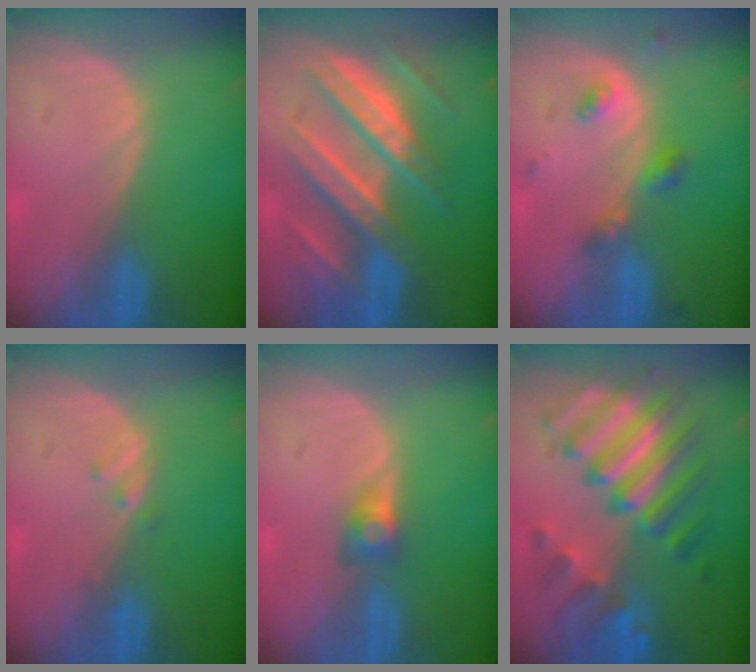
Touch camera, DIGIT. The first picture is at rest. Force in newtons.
{"total": 11.3, "press": 11.2, "slide": 1.1}
{"total": 3.9, "press": 3.9, "slide": 0.7}
{"total": 1.1, "press": 1.1, "slide": 0.1}
{"total": 2.8, "press": 2.4, "slide": 1.5}
{"total": 10.9, "press": 10.9, "slide": 0.9}